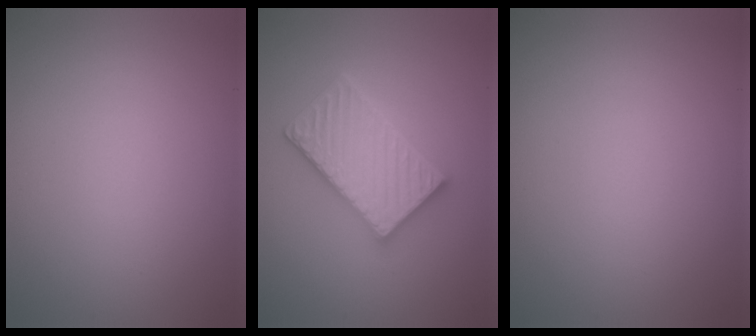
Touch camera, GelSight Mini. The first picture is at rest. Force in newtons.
{"total": 5.6, "press": 5.5, "slide": 0.8}
{"total": 0.0}